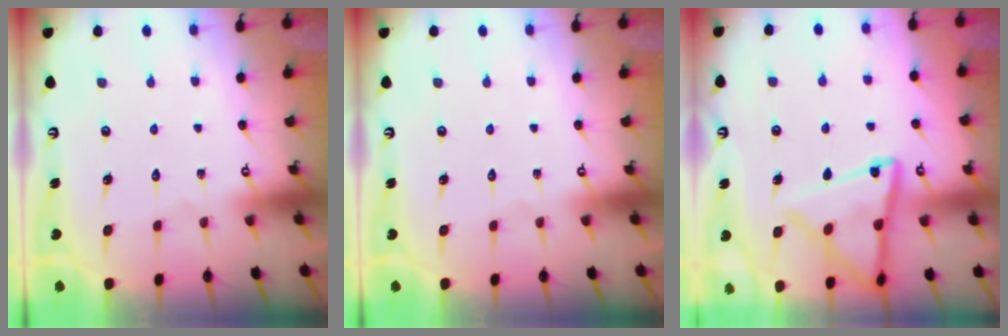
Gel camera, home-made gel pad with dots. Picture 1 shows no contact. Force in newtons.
{"total": 0.0}
{"total": 15.1, "press": 15.1, "slide": 1.3}